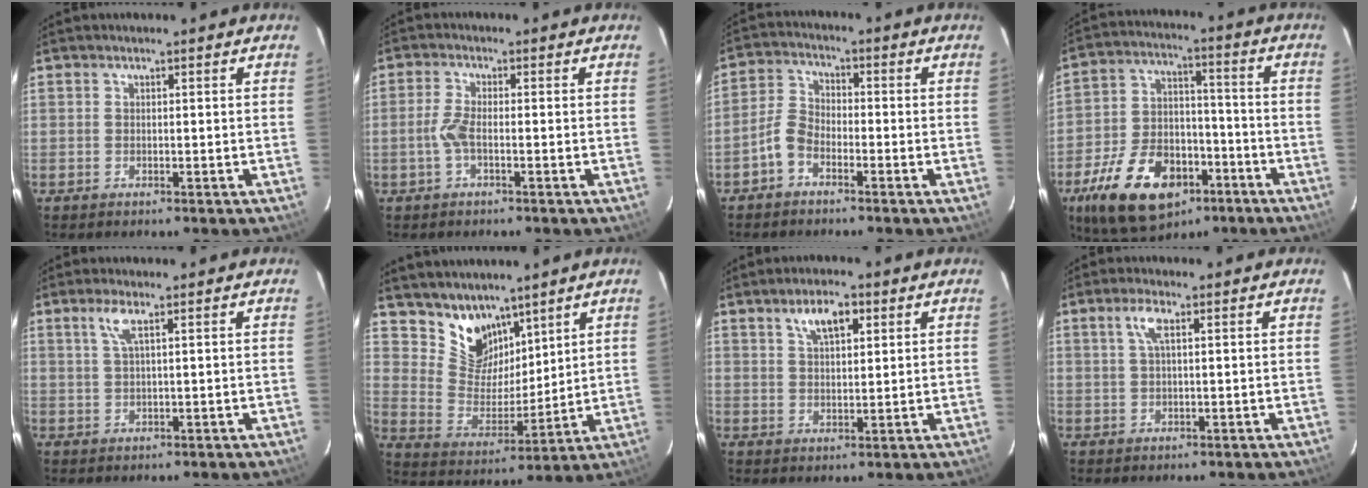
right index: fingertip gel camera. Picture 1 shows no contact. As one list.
[{"total": 3.1, "force": [-1.0, 0.6, 2.9], "torque": [-0.068, 0.003, -0.021]}, {"total": 4.7, "force": [-2.9, 2.5, 2.6], "torque": [-0.060, 0.017, -0.063]}, {"total": 19.8, "force": [-10.8, 11.6, 11.8], "torque": [-0.247, 0.005, -0.167]}, {"total": 2.9, "force": [1.4, 0.0, 2.5], "torque": [-0.052, 0.003, 0.030]}, {"total": 10.4, "force": [7.7, 6.2, 2.9], "torque": [-0.054, 0.002, 0.156]}, {"total": 5.8, "force": [3.0, 2.4, 4.3], "torque": [-0.075, 0.012, 0.055]}, {"total": 3.1, "force": [1.2, 0.6, 2.8], "torque": [-0.058, 0.007, 0.023]}]